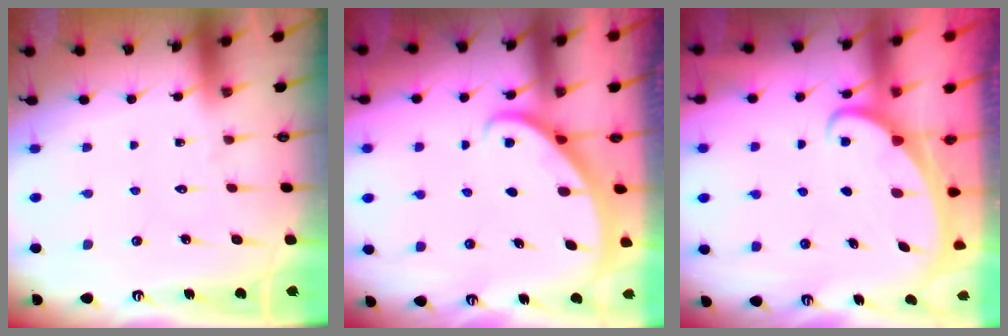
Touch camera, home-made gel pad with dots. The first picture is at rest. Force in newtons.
{"total": 1.8, "press": 1.8, "slide": 0.1}
{"total": 1.9, "press": 1.9, "slide": 0.3}